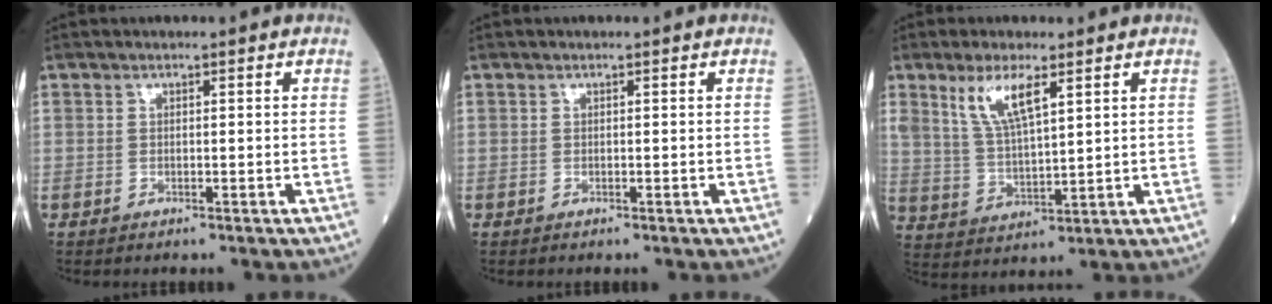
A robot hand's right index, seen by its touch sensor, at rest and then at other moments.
{"total": 0.0}
{"total": 7.9, "force": [4.2, 1.9, 6.3], "torque": [-0.134, 0.000, 0.090]}